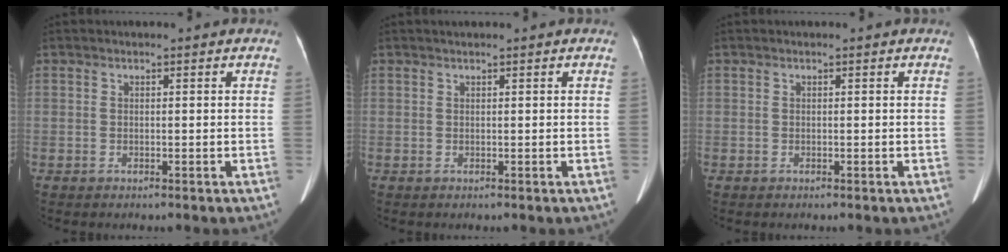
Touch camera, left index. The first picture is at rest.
{"total": 0.7, "force": [0.6, 0.0, 0.4], "torque": [-0.006, 0.010, 0.012]}
{"total": 0.0}